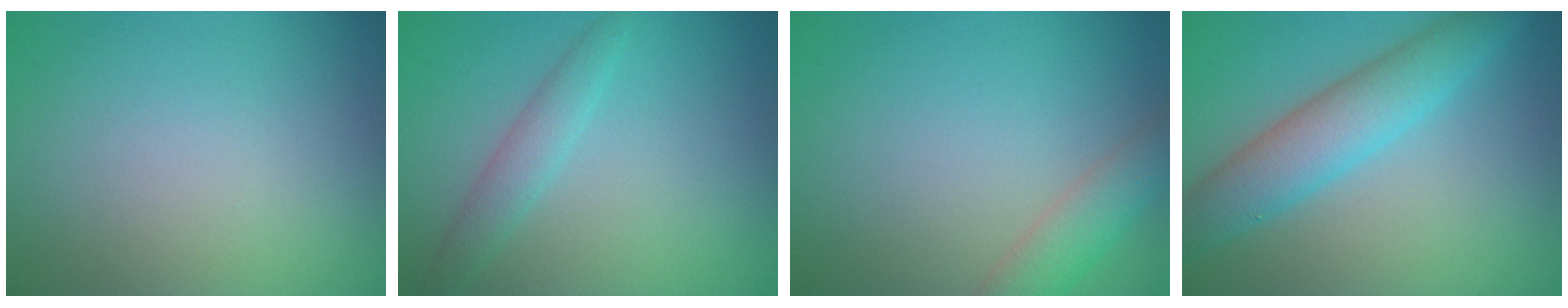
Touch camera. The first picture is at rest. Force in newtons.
{"total": 2.2, "press": 2.2, "slide": 0.1}
{"total": 3.4, "press": 3.4, "slide": 0.1}
{"total": 5.6, "press": 5.6, "slide": 0.2}